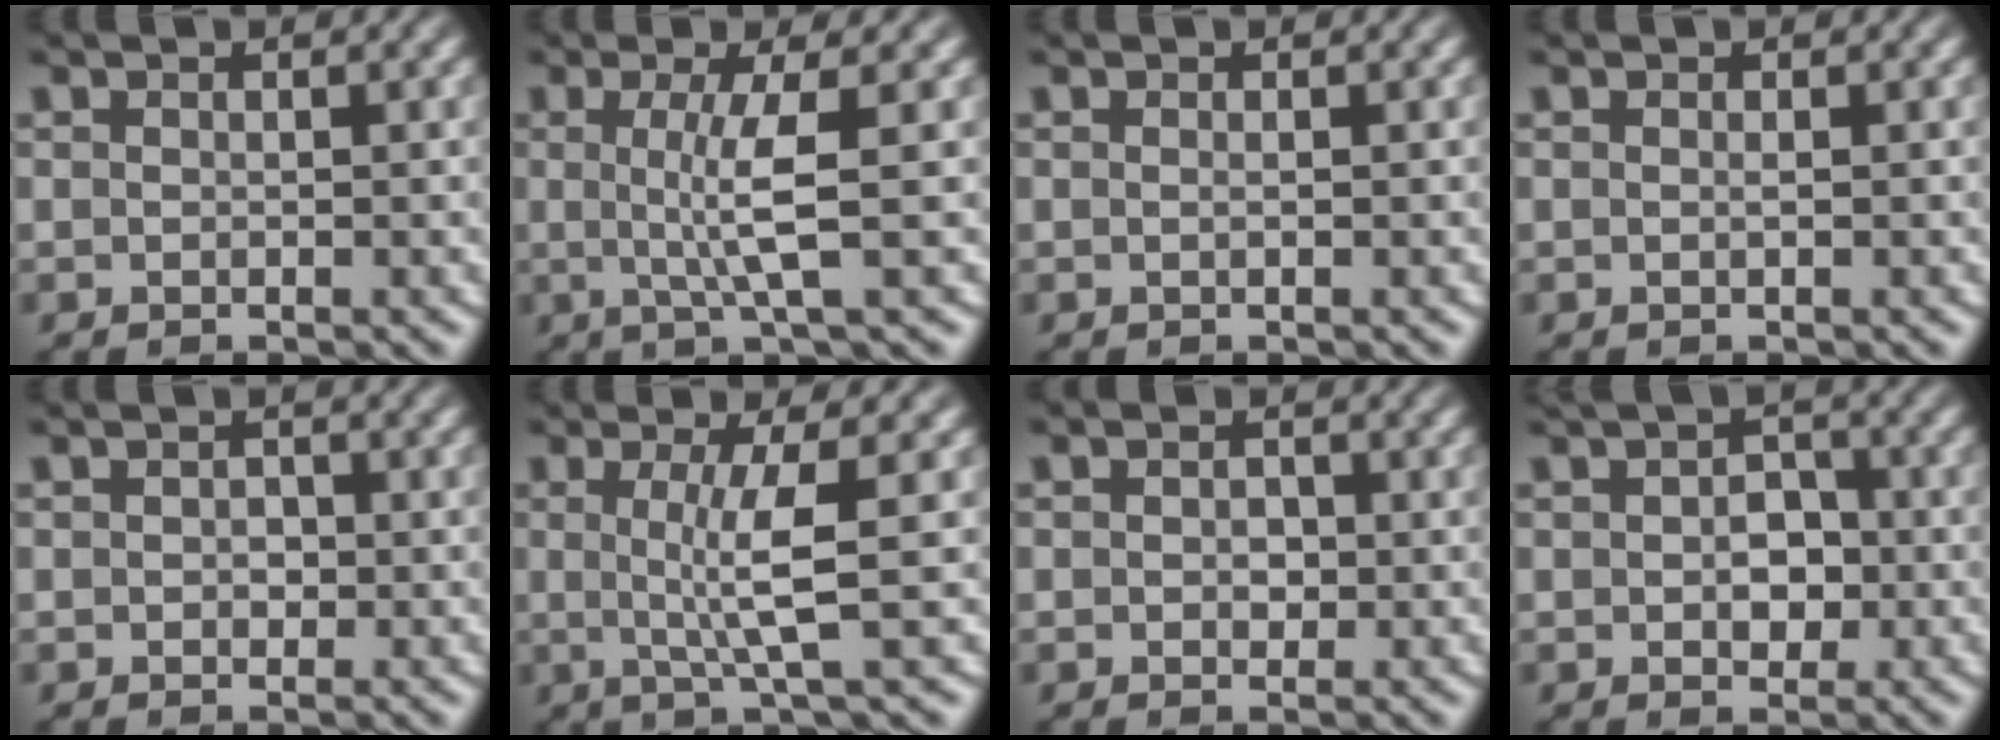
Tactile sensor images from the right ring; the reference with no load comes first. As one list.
[{"total": 3.9, "force": [0.2, -0.4, 3.8], "torque": [-0.077, -0.008, 0.007]}, {"total": 0.0}, {"total": 0.0}, {"total": 0.6, "force": [-0.4, 0.5, 0.1], "torque": [-0.003, -0.003, -0.006]}, {"total": 4.1, "force": [0.4, -0.4, 4.1], "torque": [-0.077, -0.008, 0.011]}, {"total": 0.9, "force": [-0.2, 0.8, 0.3], "torque": [-0.007, -0.005, -0.003]}, {"total": 2.1, "force": [-0.1, 1.4, 1.5], "torque": [-0.021, -0.001, 0.000]}]